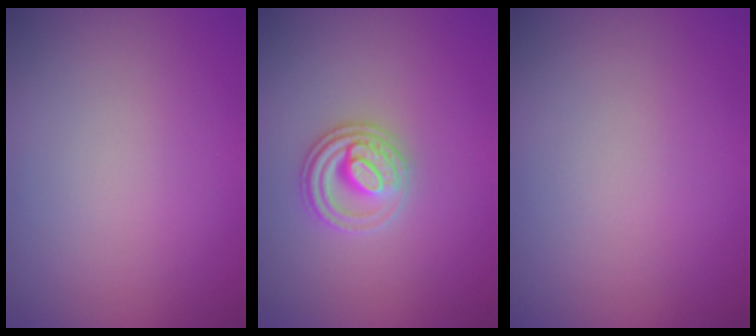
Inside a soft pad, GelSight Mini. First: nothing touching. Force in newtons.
{"total": 2.7, "press": 2.5, "slide": 0.9}
{"total": 0.0}